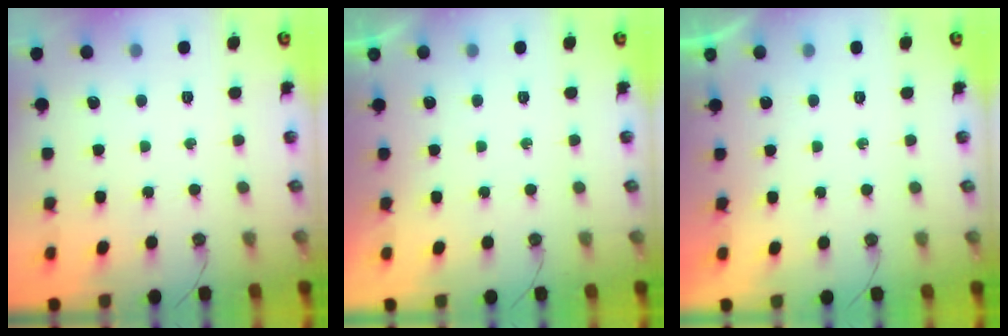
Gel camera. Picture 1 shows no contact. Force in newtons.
{"total": 0.0}
{"total": 0.0}